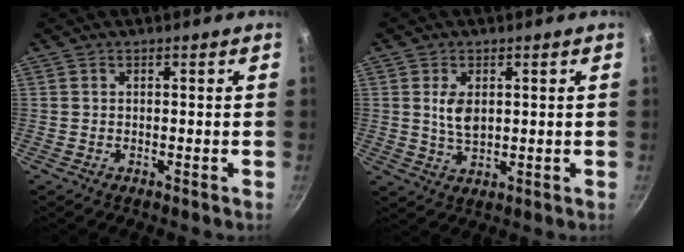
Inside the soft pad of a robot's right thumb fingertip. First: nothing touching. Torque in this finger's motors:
{"motor_torque": [0.14, 0.03, 0.83, -0.09, 0.19]}